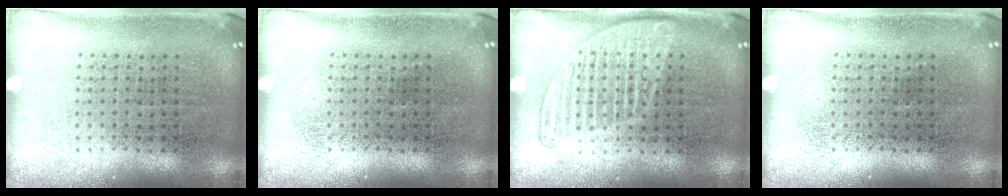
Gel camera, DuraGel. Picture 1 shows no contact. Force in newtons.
{"total": 0.0}
{"total": 1.4, "press": 1.4, "slide": 0.2}
{"total": 0.0}